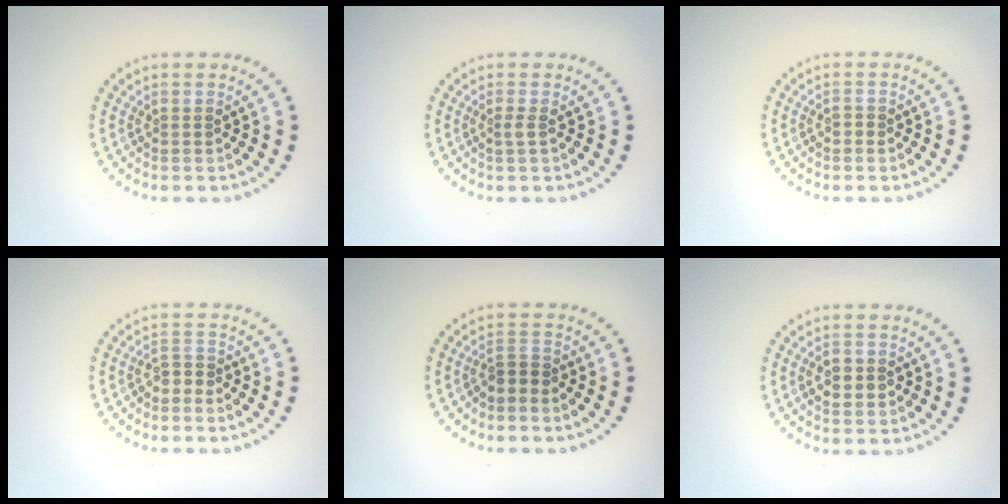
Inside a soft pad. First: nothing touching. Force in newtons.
{"total": 0.8, "press": 0.5, "slide": 0.6}
{"total": 0.9, "press": 0.8, "slide": 0.2}
{"total": 1.4, "press": 1.1, "slide": 1.0}
{"total": 1.8, "press": 1.4, "slide": 1.1}
{"total": 2.0, "press": 2.0, "slide": 0.1}